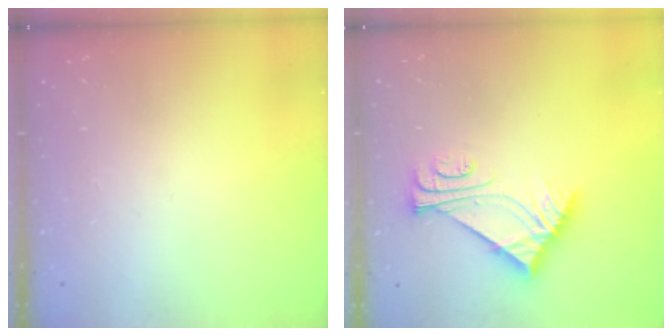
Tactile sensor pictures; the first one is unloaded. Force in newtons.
{"total": 7.4, "press": 7.4, "slide": 0.8}